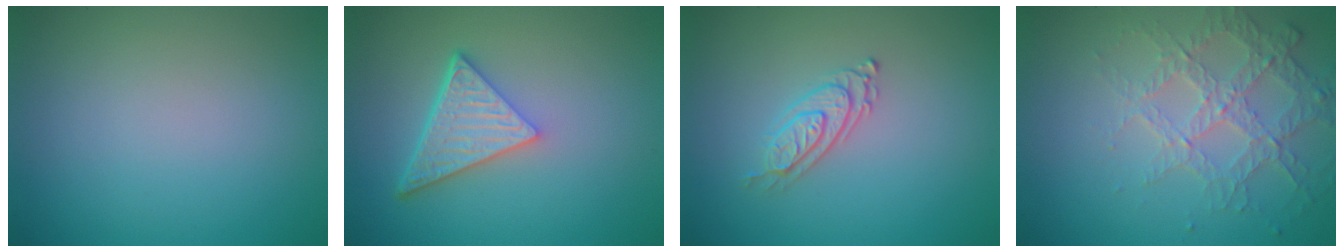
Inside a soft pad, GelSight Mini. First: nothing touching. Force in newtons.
{"total": 5.3, "press": 3.9, "slide": 3.6}
{"total": 2.4, "press": 2.0, "slide": 1.4}
{"total": 4.0, "press": 3.1, "slide": 2.5}